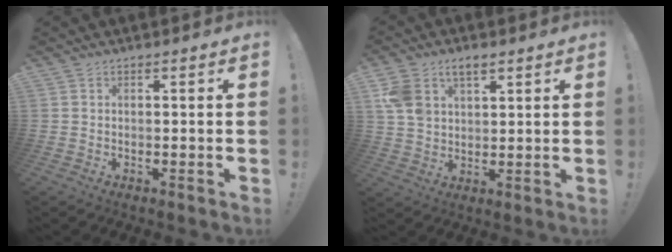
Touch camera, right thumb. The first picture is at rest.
{"total": 8.1, "force": [4.3, 5.3, 4.5], "torque": [-0.077, -0.009, 0.084]}